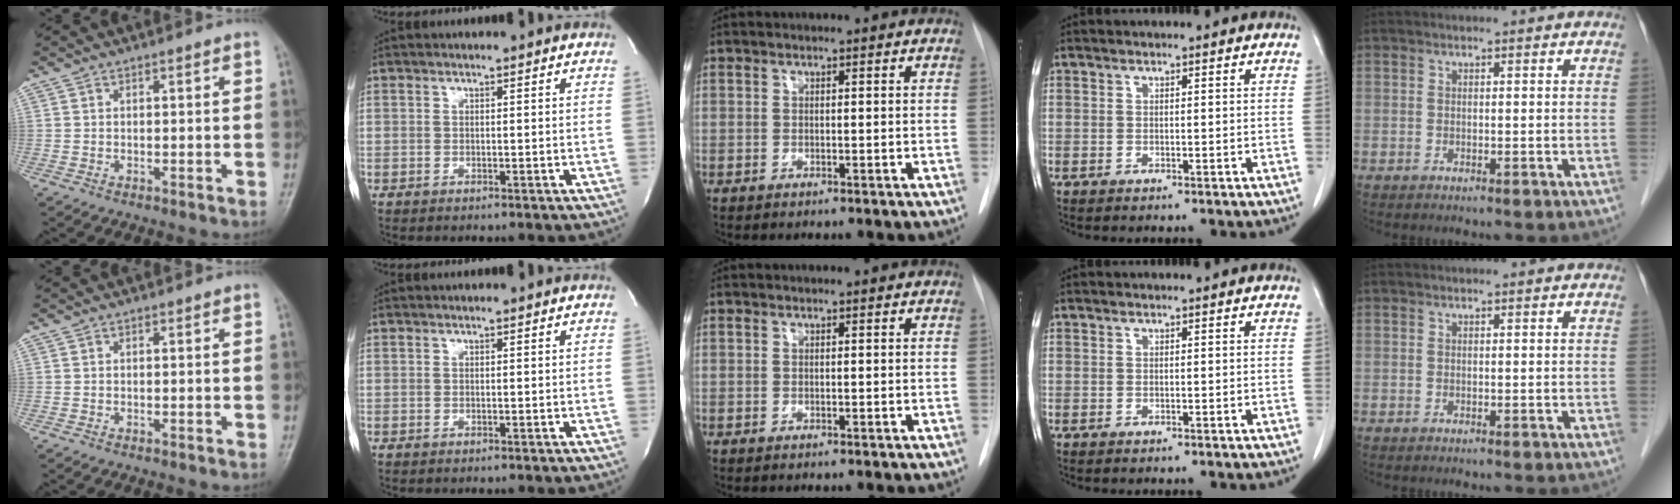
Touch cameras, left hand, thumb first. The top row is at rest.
{}